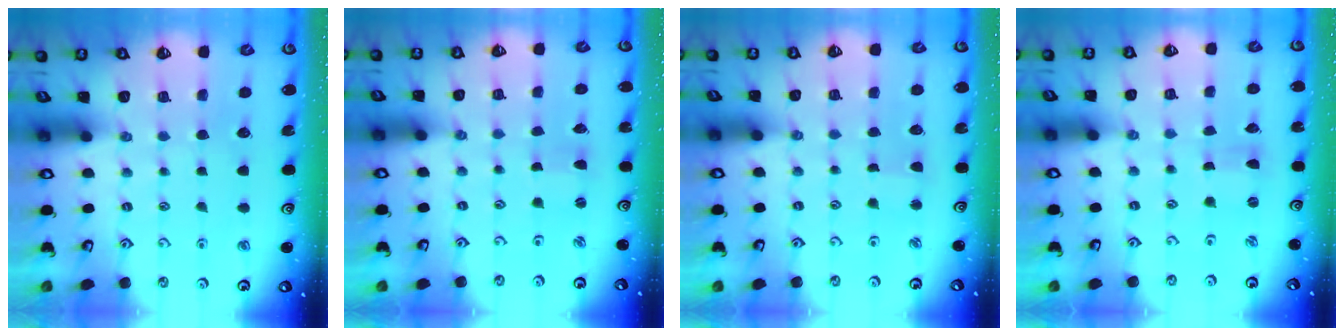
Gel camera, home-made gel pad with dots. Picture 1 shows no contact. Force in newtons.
{"total": 1.7, "press": 1.7, "slide": 0.2}
{"total": 1.8, "press": 1.8, "slide": 0.2}
{"total": 0.0}